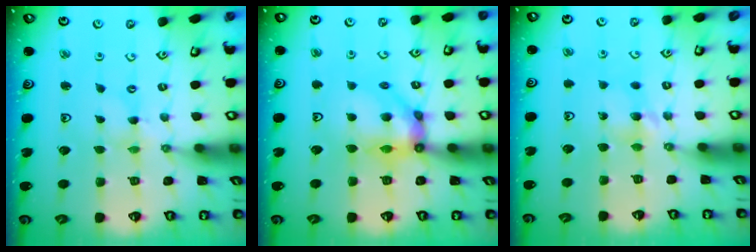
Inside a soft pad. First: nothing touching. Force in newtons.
{"total": 12.3, "press": 12.1, "slide": 2.0}
{"total": 6.0, "press": 5.9, "slide": 1.0}